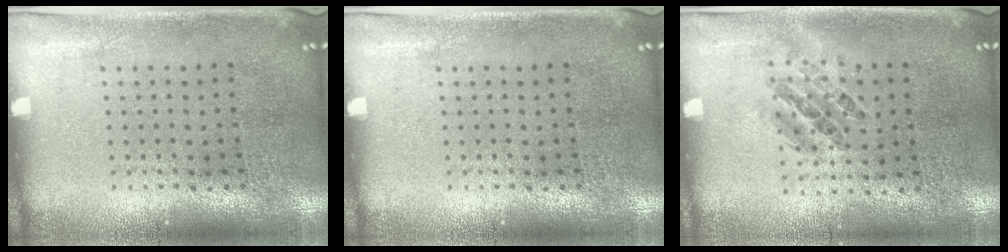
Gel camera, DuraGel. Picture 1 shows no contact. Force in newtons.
{"total": 0.0}
{"total": 0.9, "press": 0.7, "slide": 0.5}